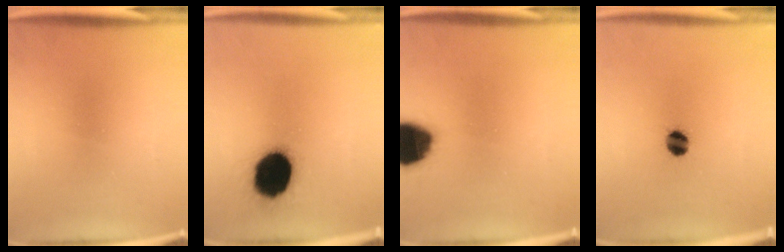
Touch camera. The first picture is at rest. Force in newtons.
{"total": 18.0}
{"total": 15.0}
{"total": 5.0}